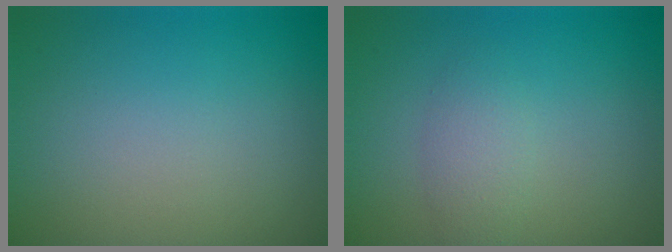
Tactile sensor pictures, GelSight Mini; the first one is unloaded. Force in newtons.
{"total": 1.9, "press": 1.9, "slide": 0.1}